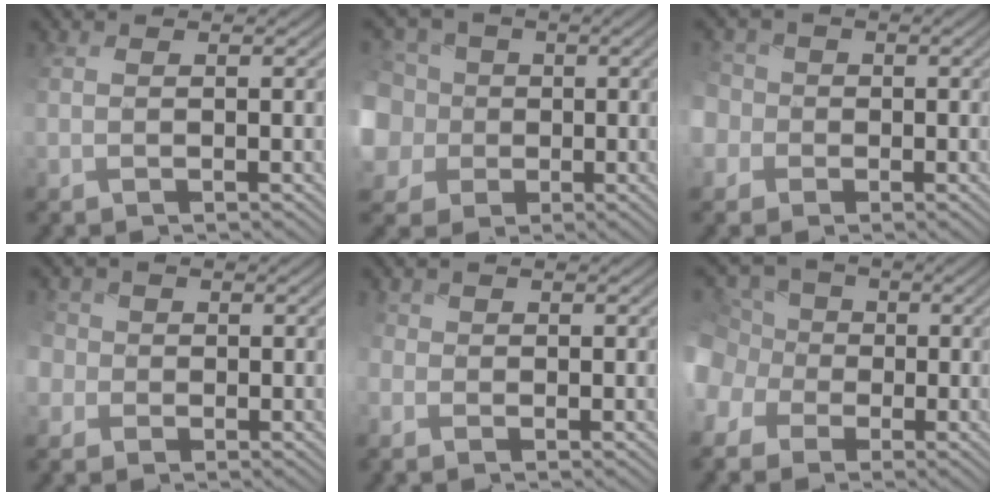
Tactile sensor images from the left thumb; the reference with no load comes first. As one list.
[{"total": 10.5, "force": [0.9, 9.8, 3.6], "torque": [-0.153, -0.008, -0.003]}, {"total": 5.3, "force": [-0.4, 5.0, 1.6], "torque": [-0.071, 0.006, -0.029]}, {"total": 4.0, "force": [-0.9, 3.7, 1.3], "torque": [-0.050, 0.005, -0.029]}, {"total": 1.7, "force": [-0.7, 1.4, 0.7], "torque": [-0.025, -0.005, -0.016]}, {"total": 10.2, "force": [-2.3, 9.1, 4.1], "torque": [-0.140, -0.006, -0.068]}]